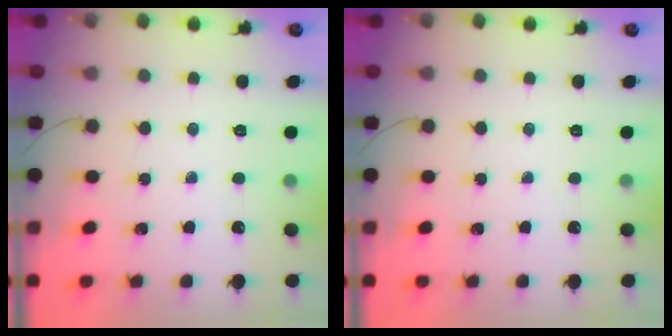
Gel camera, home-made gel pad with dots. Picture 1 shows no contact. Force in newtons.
{"total": 0.0}